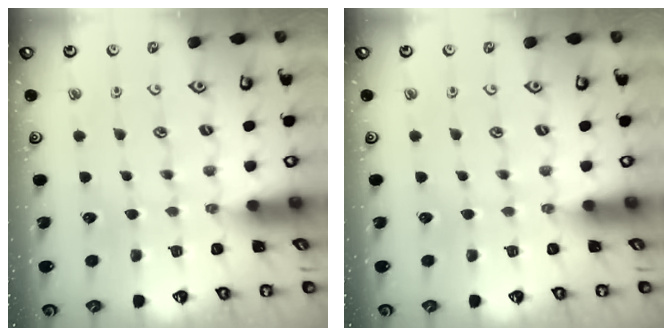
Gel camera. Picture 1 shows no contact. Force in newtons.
{"total": 0.0}